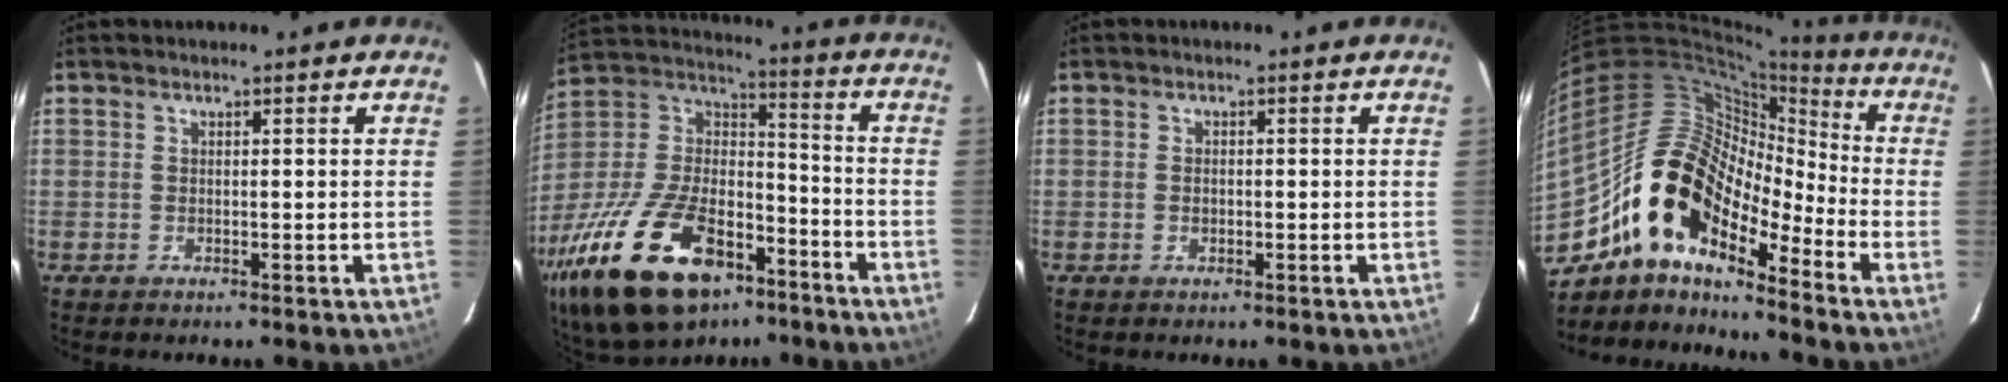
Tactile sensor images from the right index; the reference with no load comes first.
{"total": 32.0, "force": [-18.8, 16.0, 20.4], "torque": [-0.425, -0.011, -0.304]}
{"total": 0.9, "force": [-0.2, 0.7, 0.6], "torque": [-0.010, 0.000, -0.004]}
{"total": 16.6, "force": [-11.0, 7.4, 10.1], "torque": [-0.171, 0.007, -0.224]}